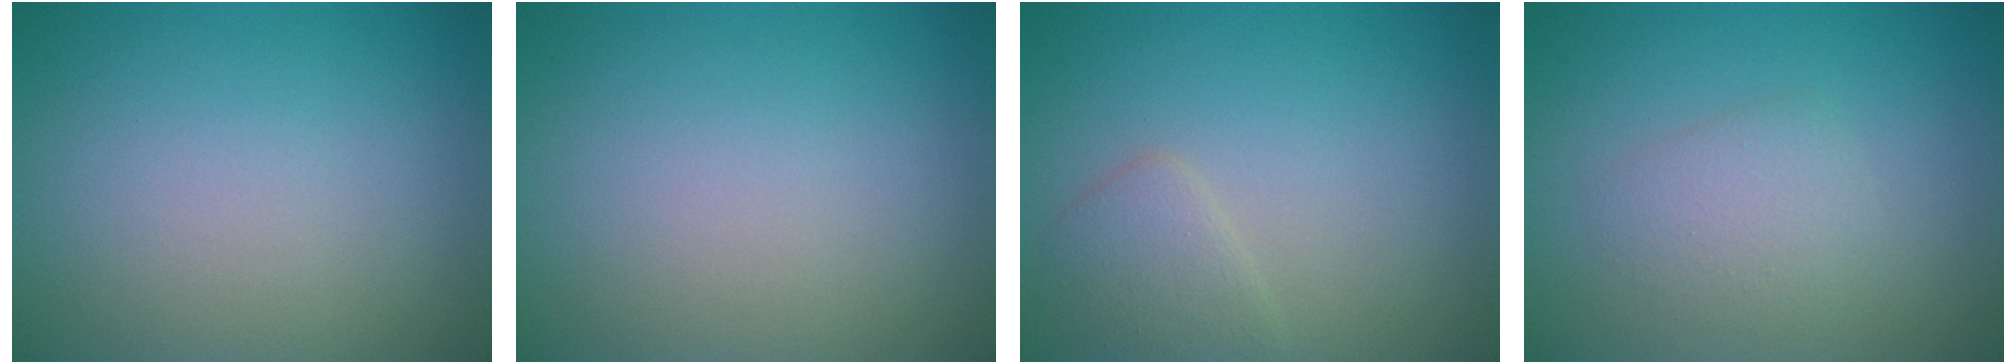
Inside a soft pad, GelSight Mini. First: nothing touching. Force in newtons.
{"total": 0.0}
{"total": 2.0, "press": 2.0, "slide": 0.0}
{"total": 2.1, "press": 2.1, "slide": 0.2}